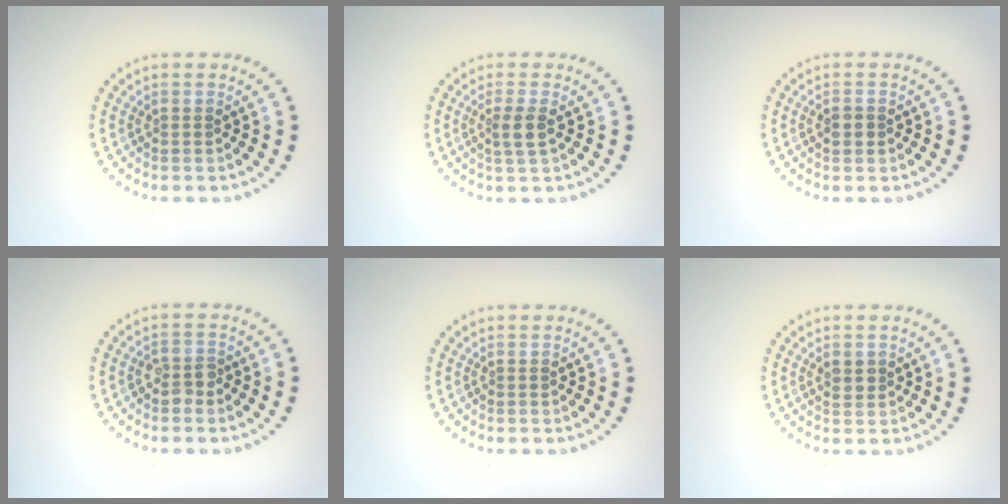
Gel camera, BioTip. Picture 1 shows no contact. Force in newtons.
{"total": 1.9, "press": 1.6, "slide": 1.1}
{"total": 1.7, "press": 1.7, "slide": 0.2}
{"total": 1.7, "press": 1.7, "slide": 0.4}
{"total": 0.0}
{"total": 1.3, "press": 1.3, "slide": 0.4}